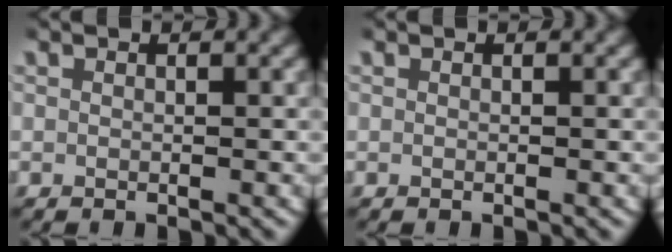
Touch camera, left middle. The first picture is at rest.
{"total": 0.0}